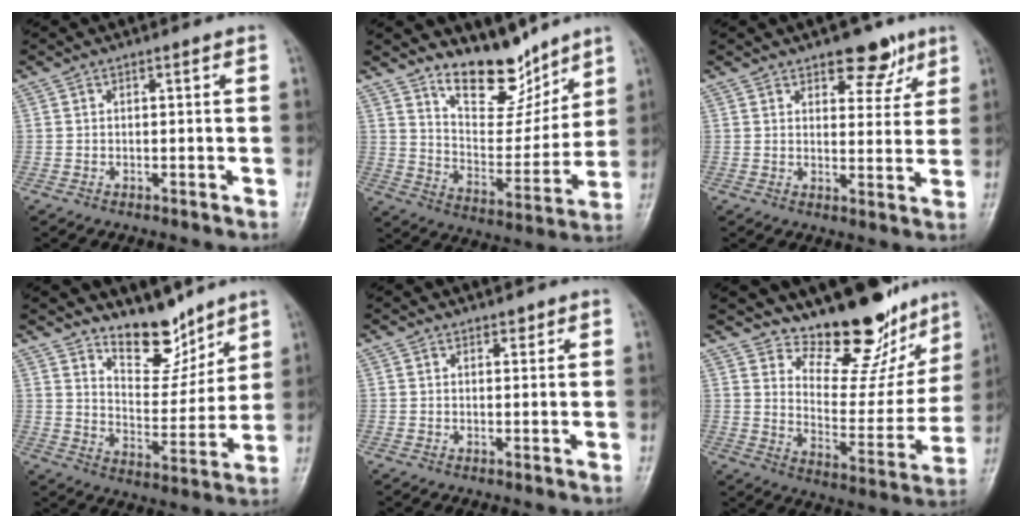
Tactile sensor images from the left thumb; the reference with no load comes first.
{"total": 13.4, "force": [10.8, 5.5, 5.7], "torque": [-0.053, -0.081, 0.191]}
{"total": 7.3, "force": [4.8, 3.9, 3.9], "torque": [-0.016, -0.024, 0.066]}
{"total": 10.8, "force": [8.7, 4.6, 4.4], "torque": [-0.036, -0.073, 0.154]}
{"total": 1.2, "force": [0.9, 0.6, 0.3], "torque": [0.004, -0.006, 0.011]}
{"total": 16.5, "force": [14.4, 6.0, 5.6], "torque": [-0.026, -0.119, 0.207]}